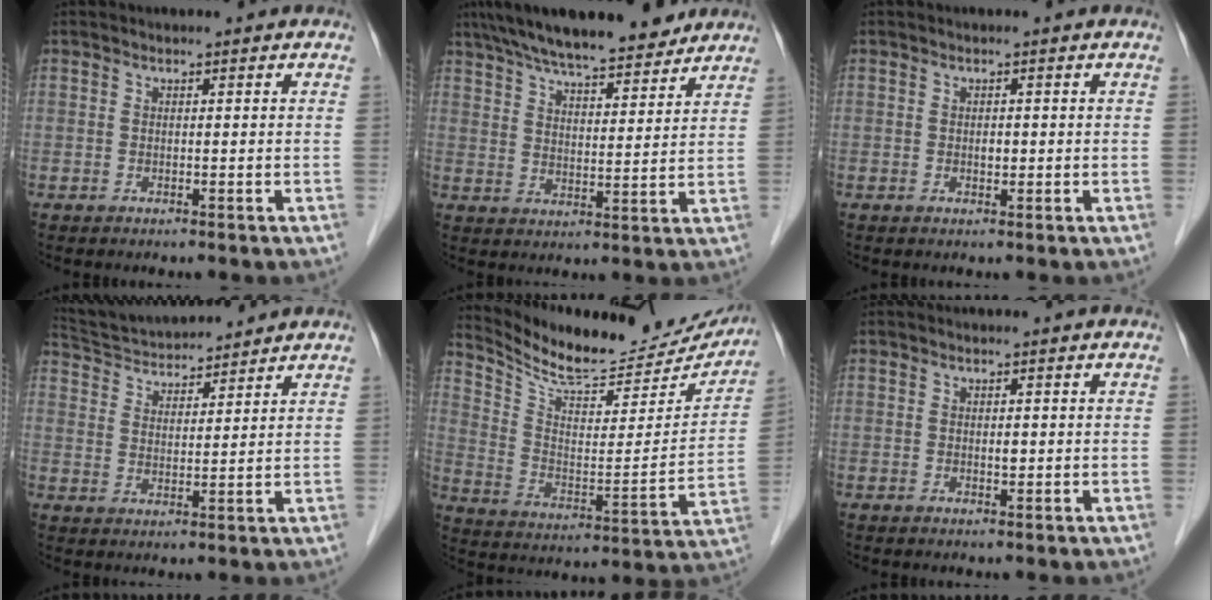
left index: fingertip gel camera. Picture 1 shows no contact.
{"total": 15.6, "force": [13.2, 3.1, 7.8], "torque": [-0.132, 0.026, 0.204]}
{"total": 1.0, "force": [-0.4, 0.6, 0.7], "torque": [-0.011, -0.003, -0.007]}
{"total": 11.7, "force": [11.1, 1.9, 3.3], "torque": [-0.065, 0.027, 0.190]}
{"total": 20.7, "force": [19.3, 5.1, 5.5], "torque": [-0.093, -0.046, 0.278]}
{"total": 0.8, "force": [-0.2, 0.4, 0.6], "torque": [-0.009, -0.004, -0.006]}